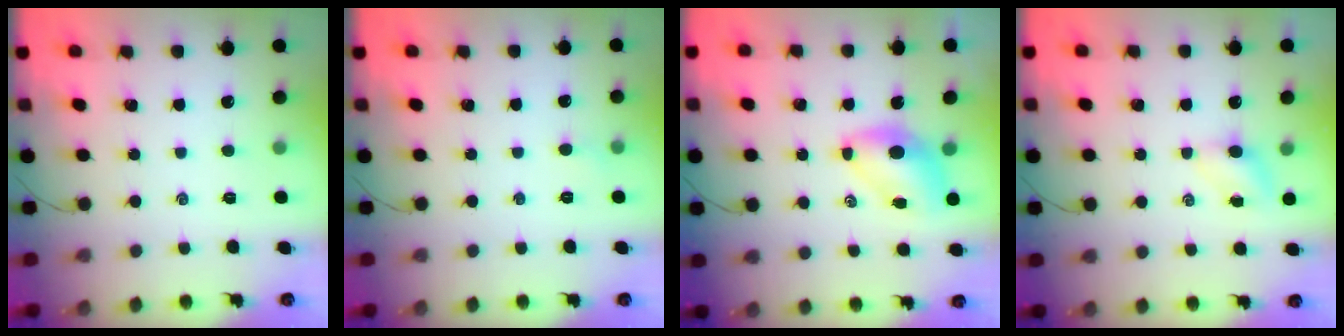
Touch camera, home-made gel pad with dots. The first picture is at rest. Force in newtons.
{"total": 2.7, "press": 2.6, "slide": 0.9}
{"total": 6.7, "press": 6.6, "slide": 1.0}
{"total": 4.2, "press": 4.0, "slide": 1.1}